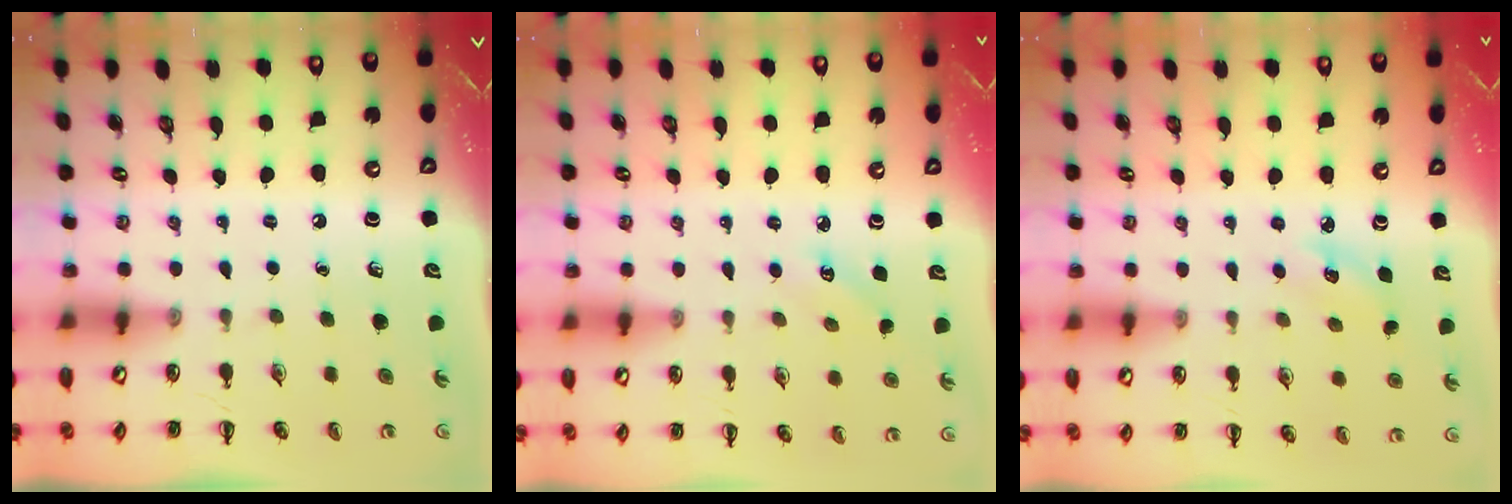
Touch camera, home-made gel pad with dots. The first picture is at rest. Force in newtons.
{"total": 2.1, "press": 2.0, "slide": 0.6}
{"total": 3.6, "press": 3.4, "slide": 1.0}